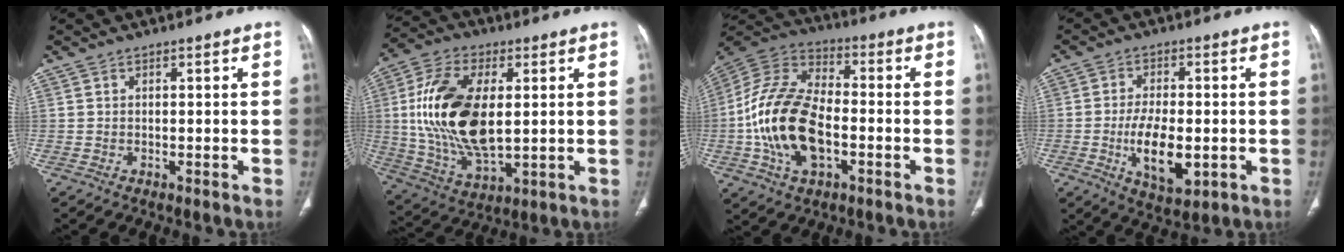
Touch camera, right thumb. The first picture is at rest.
{"total": 20.1, "force": [2.2, 10.5, 17.0], "torque": [-0.334, -0.012, 0.046]}
{"total": 19.2, "force": [-3.8, 10.9, 15.4], "torque": [-0.300, 0.025, -0.071]}
{"total": 10.5, "force": [-2.3, 5.0, 8.9], "torque": [-0.143, -0.006, -0.032]}